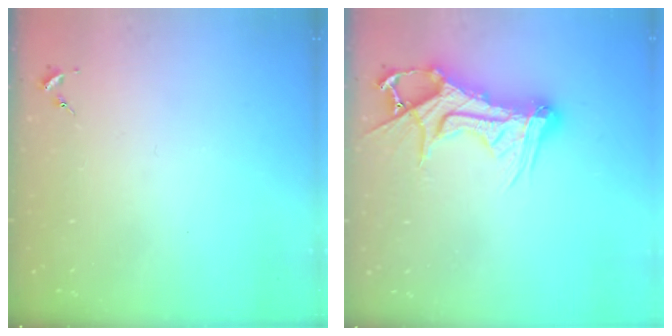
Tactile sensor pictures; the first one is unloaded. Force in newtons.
{"total": 16.2, "press": 16.2, "slide": 1.4}